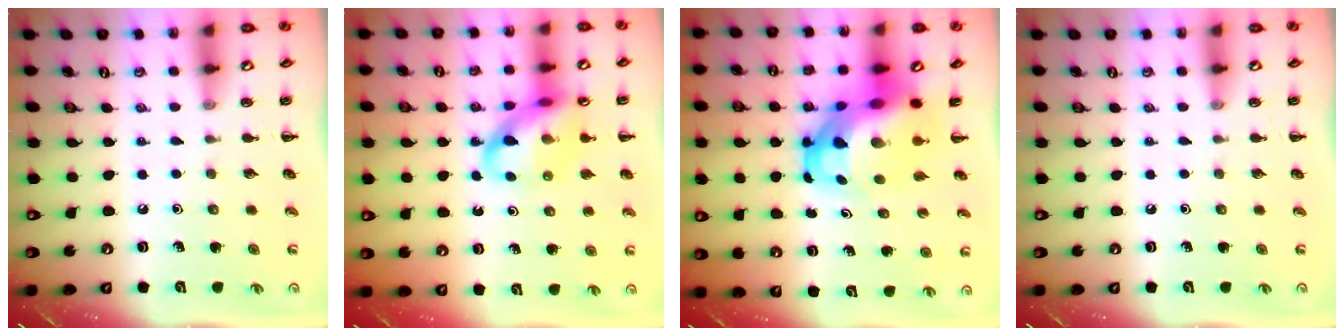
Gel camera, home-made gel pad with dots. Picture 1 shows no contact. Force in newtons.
{"total": 14.4, "press": 14.2, "slide": 2.5}
{"total": 13.6, "press": 13.2, "slide": 3.4}
{"total": 0.0}